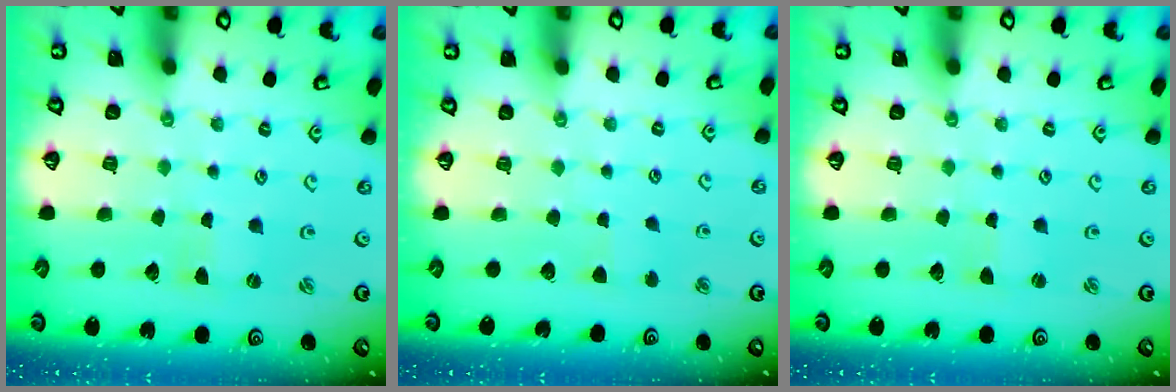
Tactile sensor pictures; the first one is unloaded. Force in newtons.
{"total": 2.7, "press": 2.6, "slide": 0.4}
{"total": 1.1, "press": 1.1, "slide": 0.2}